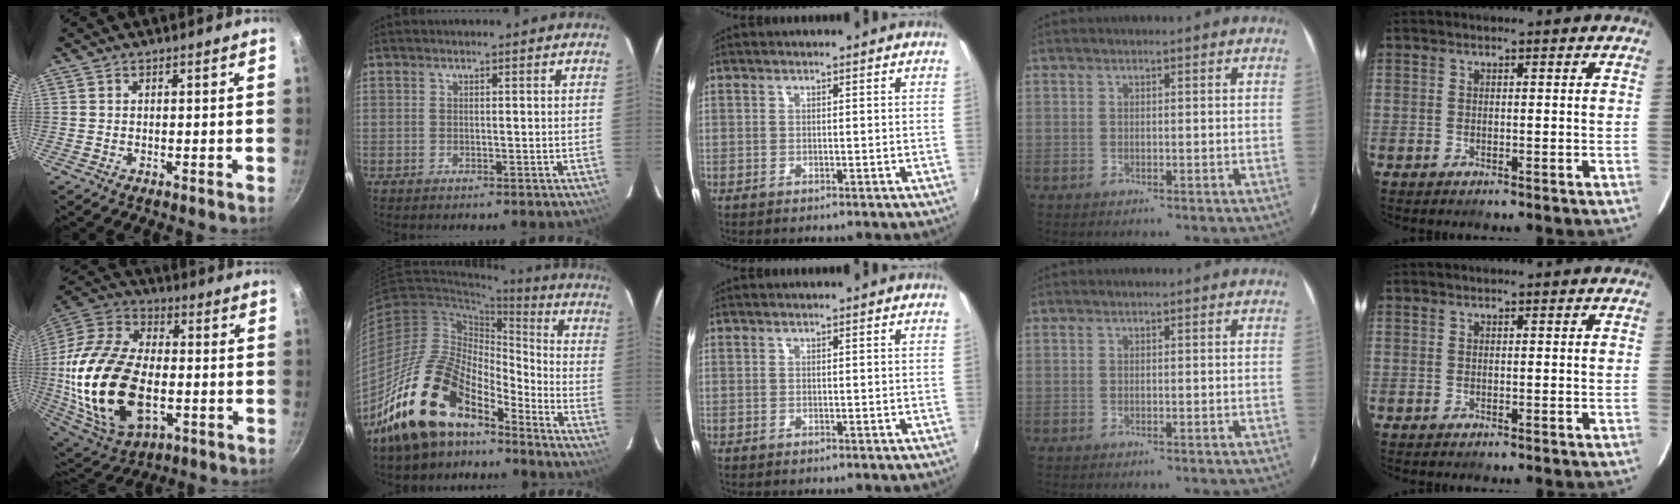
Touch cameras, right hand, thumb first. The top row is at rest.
{"thumb": {"total": 26.9, "force": [-3.7, 15.9, 21.4], "torque": [-0.429, 0.019, -0.062]}, "index": {"total": 17.7, "force": [-13.4, 7.3, 8.9], "torque": [-0.169, 0.011, -0.246]}}